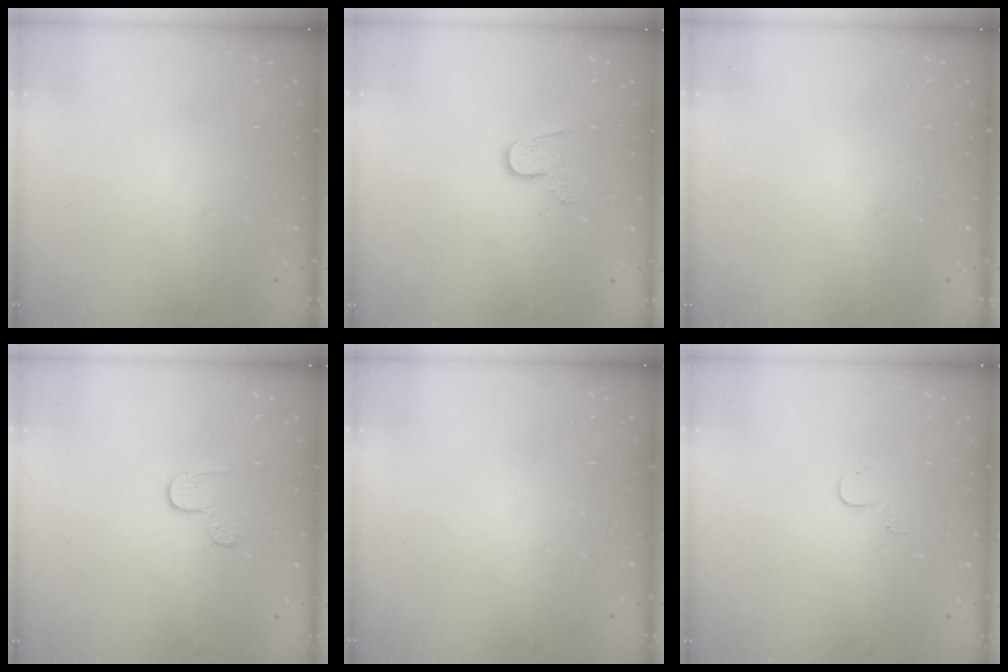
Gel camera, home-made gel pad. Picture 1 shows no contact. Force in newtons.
{"total": 6.0, "press": 6.0, "slide": 0.6}
{"total": 0.7, "press": 0.7, "slide": 0.1}
{"total": 4.2, "press": 4.1, "slide": 0.5}
{"total": 0.0}
{"total": 3.1, "press": 3.1, "slide": 0.3}